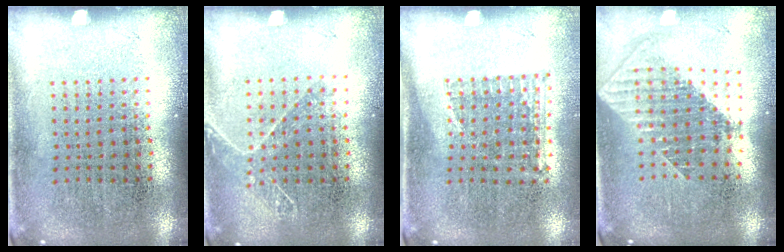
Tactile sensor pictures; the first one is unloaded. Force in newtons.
{"total": 1.1, "press": 0.9, "slide": 0.5}
{"total": 1.0, "press": 0.8, "slide": 0.6}
{"total": 1.8, "press": 1.5, "slide": 1.0}